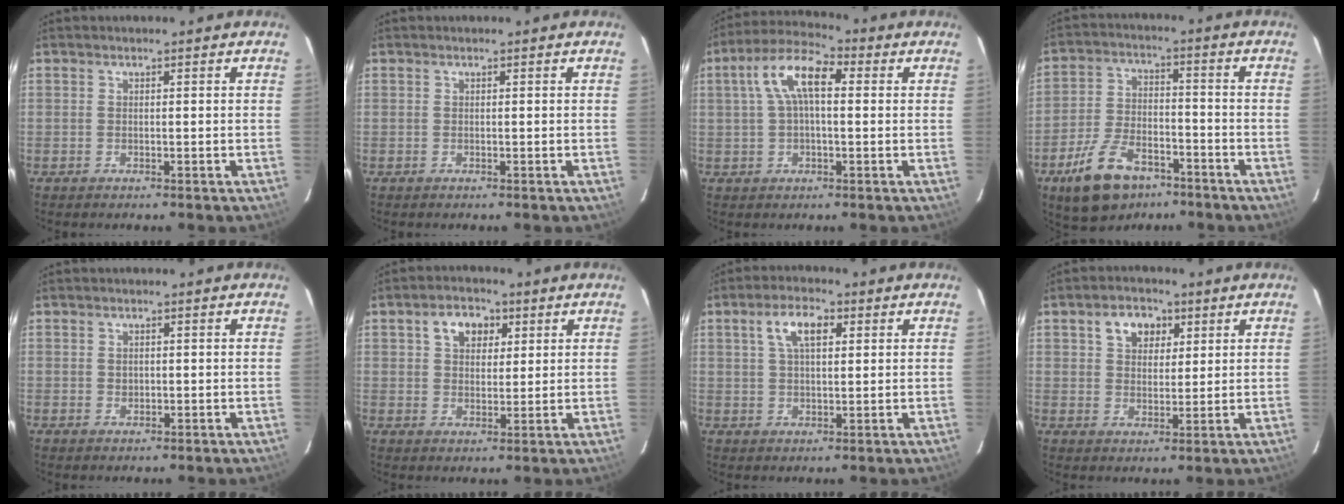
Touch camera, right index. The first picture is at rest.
{"total": 0.0}
{"total": 9.7, "force": [1.9, 4.1, 8.5], "torque": [-0.166, 0.029, 0.029]}
{"total": 13.5, "force": [-8.5, 7.1, 7.6], "torque": [-0.165, -0.002, -0.145]}
{"total": 1.3, "force": [0.1, 1.1, 0.7], "torque": [-0.010, 0.003, 0.003]}
{"total": 6.3, "force": [2.6, 4.4, 3.6], "torque": [-0.058, 0.020, 0.045]}
{"total": 6.4, "force": [2.5, 2.9, 5.2], "torque": [-0.095, 0.015, 0.044]}
{"total": 6.4, "force": [2.9, 4.6, 3.3], "torque": [-0.054, 0.018, 0.051]}